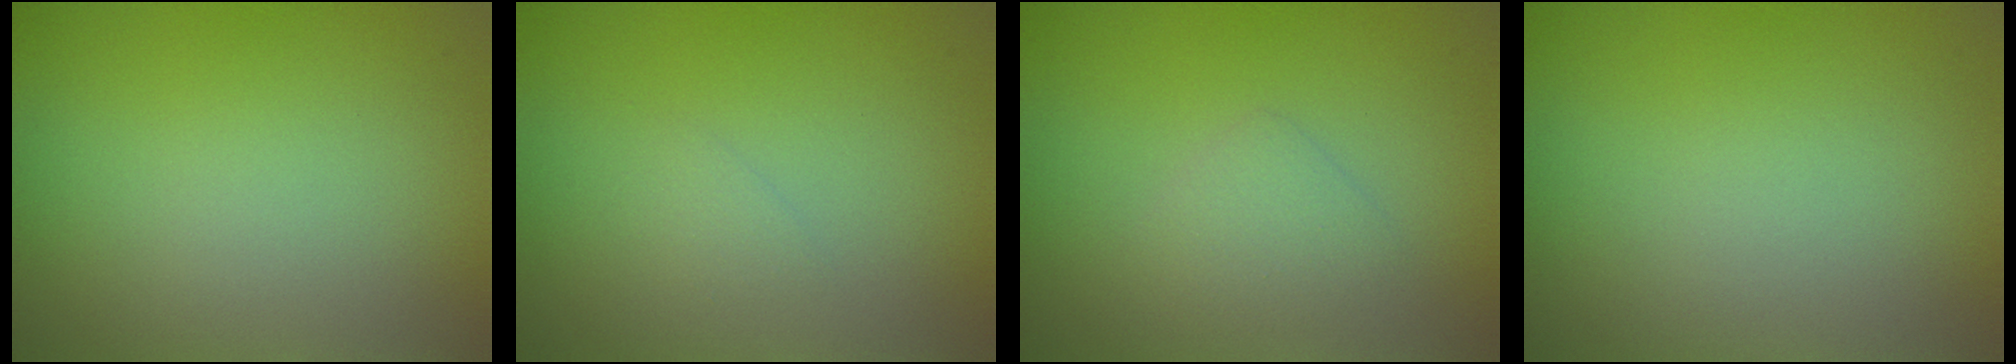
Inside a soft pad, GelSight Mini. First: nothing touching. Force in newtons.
{"total": 0.7, "press": 0.7, "slide": 0.1}
{"total": 1.6, "press": 1.6, "slide": 0.1}
{"total": 0.0}